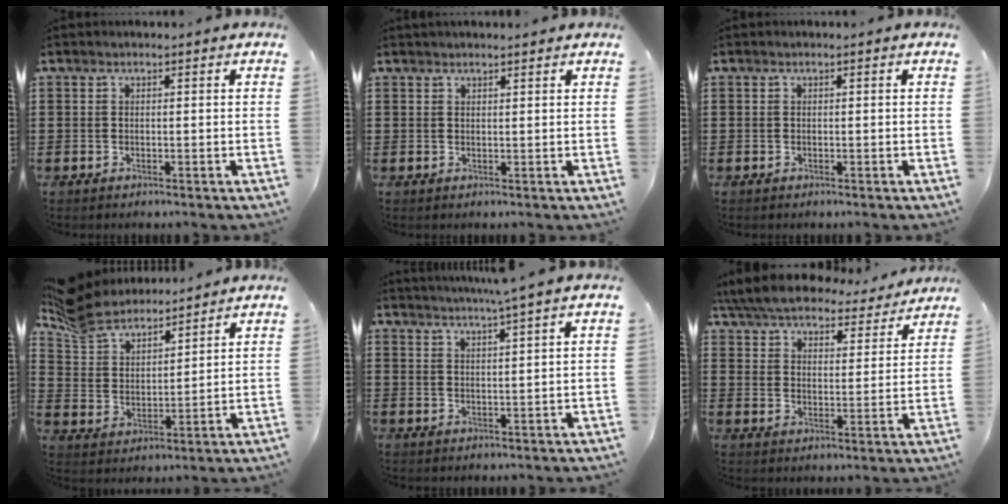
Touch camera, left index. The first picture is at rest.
{"total": 1.1, "force": [1.0, 0.2, 0.2], "torque": [-0.005, 0.001, 0.020]}
{"total": 0.0}
{"total": 7.6, "force": [7.0, 2.1, 1.8], "torque": [-0.070, -0.027, 0.129]}
{"total": 2.9, "force": [2.4, -1.2, 1.1], "torque": [-0.025, -0.011, 0.039]}
{"total": 7.2, "force": [6.9, 0.6, 1.8], "torque": [-0.067, -0.041, 0.123]}